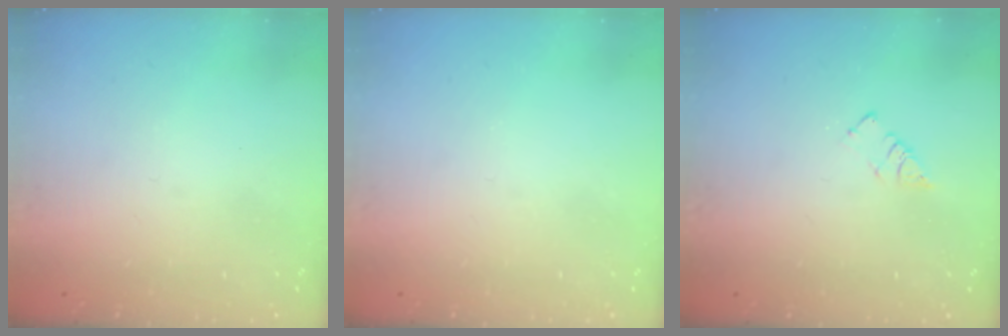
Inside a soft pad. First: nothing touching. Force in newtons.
{"total": 0.0}
{"total": 2.9, "press": 2.9, "slide": 0.4}